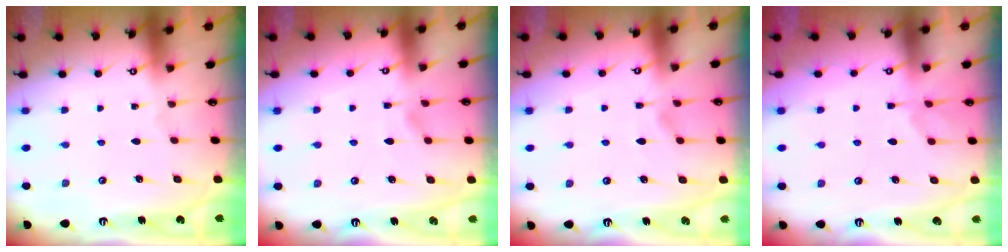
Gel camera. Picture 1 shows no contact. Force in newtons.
{"total": 1.8, "press": 1.6, "slide": 1.0}
{"total": 1.8, "press": 1.6, "slide": 1.0}
{"total": 1.2, "press": 0.6, "slide": 1.1}